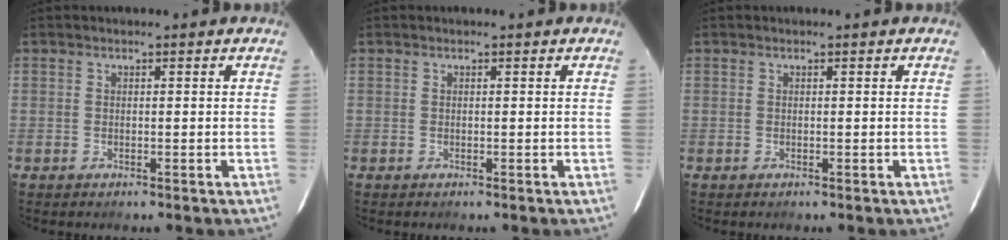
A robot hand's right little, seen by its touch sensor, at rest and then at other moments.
{"total": 0.0}
{"total": 0.0}